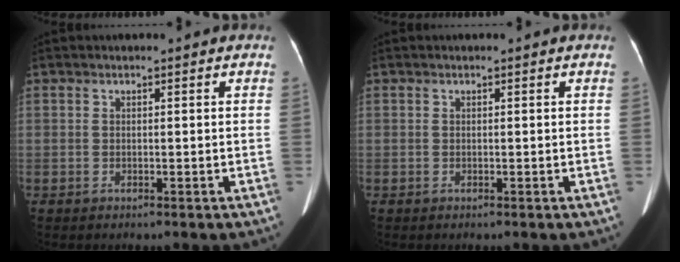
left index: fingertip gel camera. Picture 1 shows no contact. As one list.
[{"total": 0.0}]